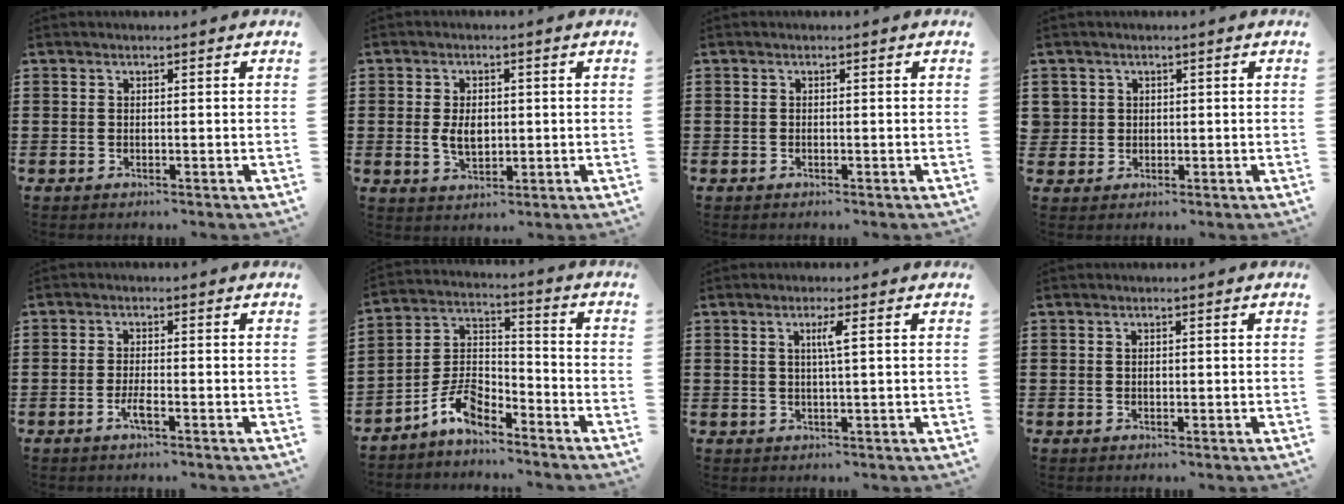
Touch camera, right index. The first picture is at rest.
{"total": 3.9, "force": [0.0, 2.5, 3.0], "torque": [-0.053, 0.006, -0.002]}
{"total": 0.0}
{"total": 2.1, "force": [0.5, 2.1, 0.0], "torque": [-0.010, 0.010, 0.007]}
{"total": 2.5, "force": [-1.2, 0.3, 2.2], "torque": [-0.045, -0.004, -0.024]}
{"total": 7.7, "force": [-6.1, 2.9, 3.7], "torque": [-0.095, 0.001, -0.125]}
{"total": 2.3, "force": [0.6, -0.2, 2.3], "torque": [-0.045, -0.004, 0.006]}
{"total": 0.6, "force": [-0.1, 0.3, 0.5], "torque": [-0.011, -0.001, -0.002]}